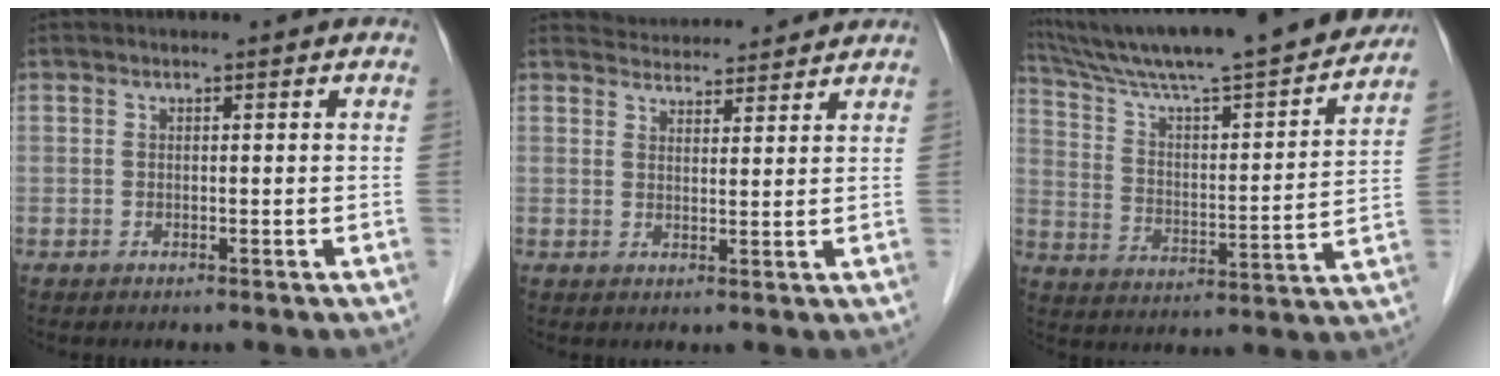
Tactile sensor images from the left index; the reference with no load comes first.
{"total": 7.0, "force": [6.8, 1.1, 0.6], "torque": [-0.010, 0.020, 0.091]}
{"total": 25.1, "force": [21.8, 1.8, 12.3], "torque": [-0.205, -0.011, 0.322]}